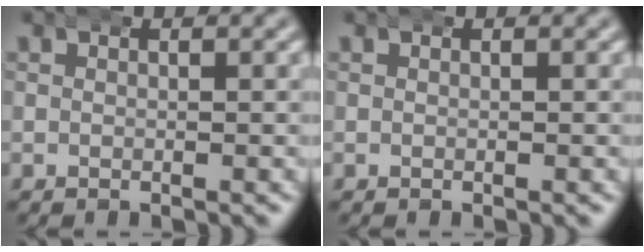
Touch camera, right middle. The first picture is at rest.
{"total": 0.0}